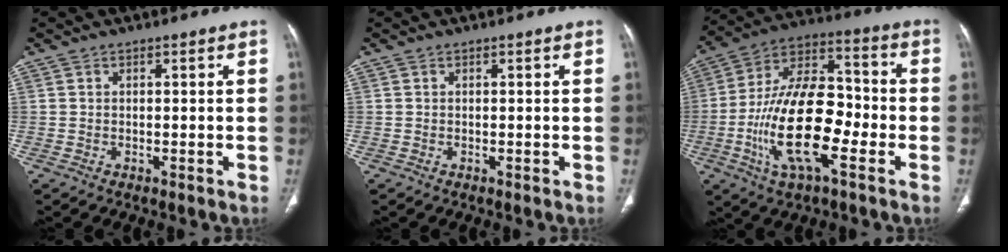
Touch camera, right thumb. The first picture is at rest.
{"total": 0.0}
{"total": 20.2, "force": [-5.4, 8.9, 17.3], "torque": [-0.304, 0.033, -0.097]}